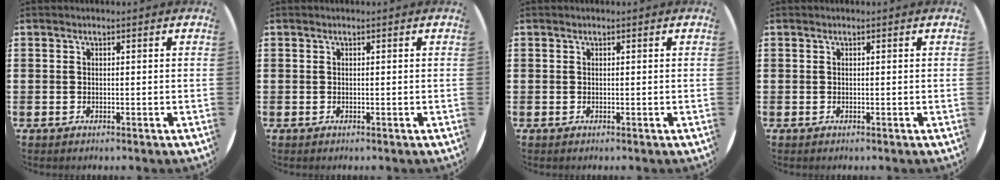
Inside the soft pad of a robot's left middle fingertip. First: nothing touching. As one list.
[{"total": 0.0}, {"total": 0.0}, {"total": 0.0}]